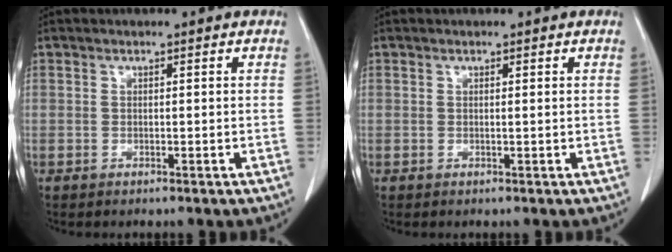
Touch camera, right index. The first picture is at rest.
{"total": 0.0}